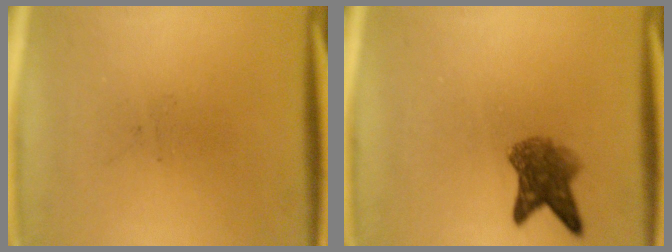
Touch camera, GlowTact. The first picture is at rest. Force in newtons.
{"total": 5.3}